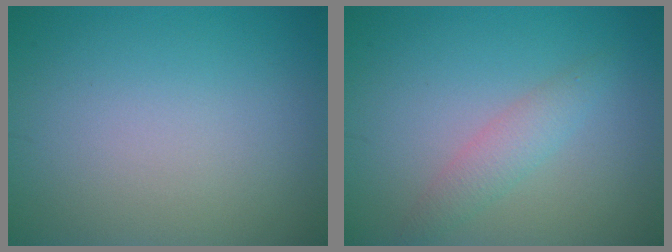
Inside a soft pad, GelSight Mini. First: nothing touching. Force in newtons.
{"total": 2.1, "press": 2.1, "slide": 0.1}